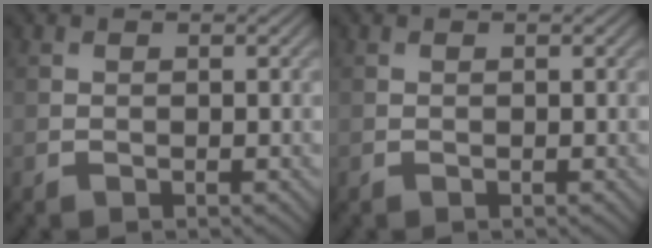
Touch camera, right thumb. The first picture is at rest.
{"total": 0.0}